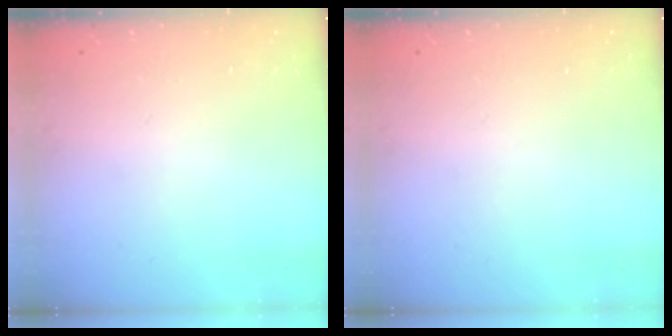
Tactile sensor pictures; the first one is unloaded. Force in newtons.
{"total": 0.0}